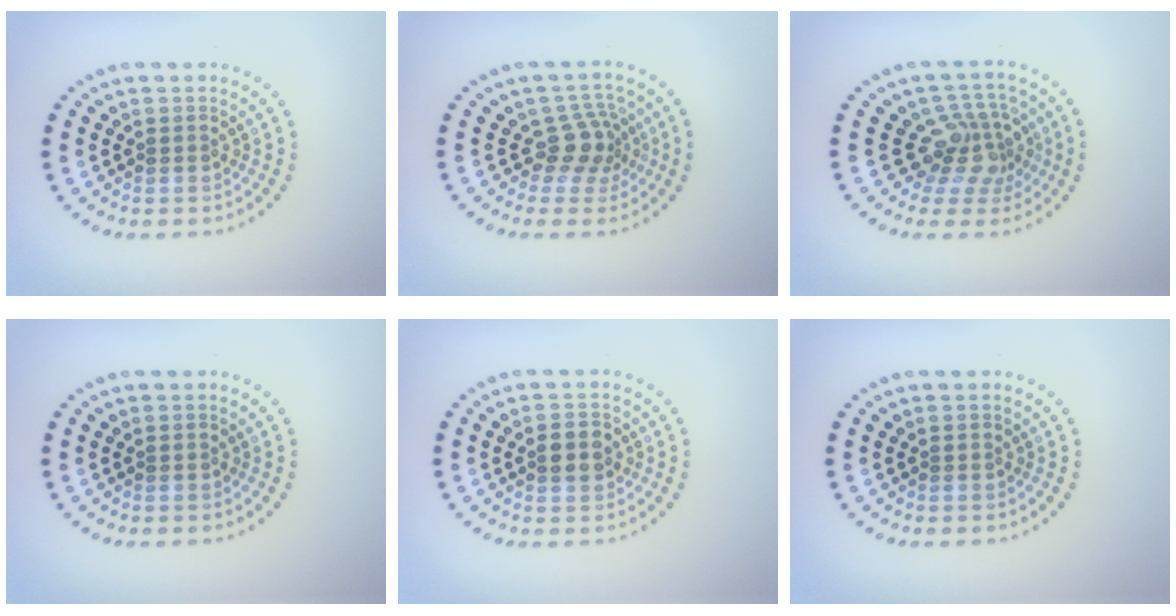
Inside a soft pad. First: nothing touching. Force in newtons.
{"total": 2.9, "press": 2.0, "slide": 2.1}
{"total": 3.7, "press": 3.0, "slide": 2.1}
{"total": 0.0}
{"total": 2.6, "press": 2.6, "slide": 0.0}
{"total": 0.0}